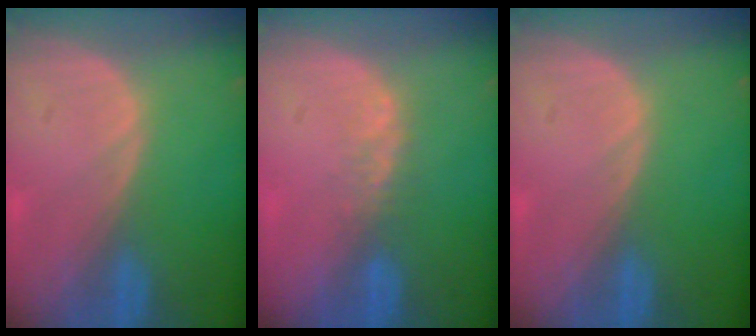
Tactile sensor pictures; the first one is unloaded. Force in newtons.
{"total": 2.5, "press": 1.9, "slide": 1.5}
{"total": 0.0}